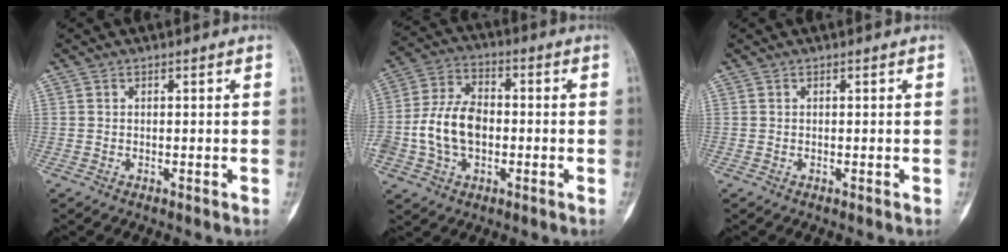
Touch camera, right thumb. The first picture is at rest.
{"total": 11.6, "force": [-1.6, 7.7, 8.5], "torque": [-0.159, 0.031, -0.038]}
{"total": 0.0}